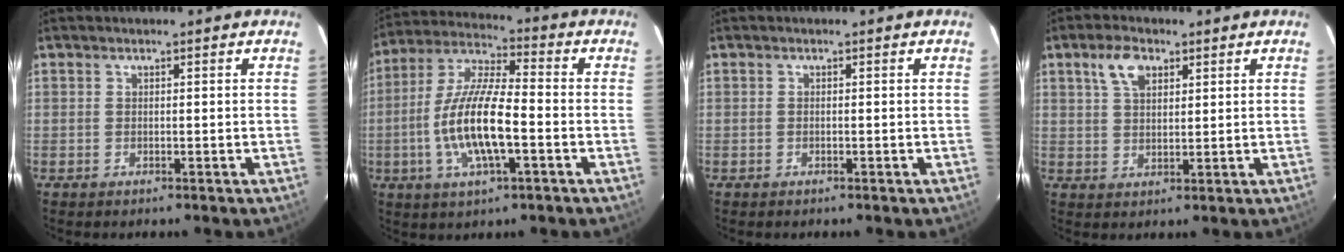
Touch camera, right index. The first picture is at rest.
{"total": 14.3, "force": [-3.5, 3.8, 13.4], "torque": [-0.272, -0.003, -0.068]}
{"total": 0.0}
{"total": 5.6, "force": [3.0, 3.0, 3.7], "torque": [-0.069, 0.013, 0.055]}